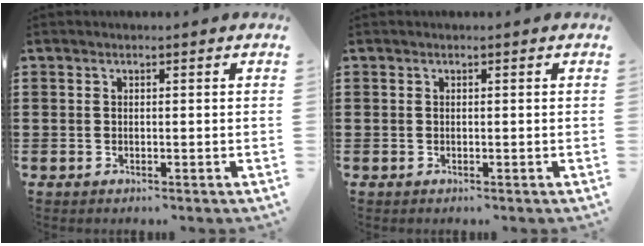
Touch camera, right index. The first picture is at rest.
{"total": 0.0}